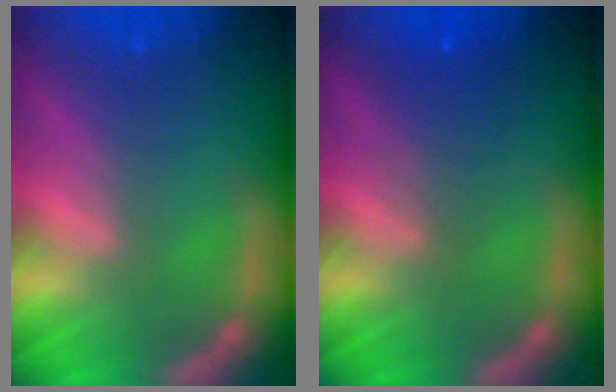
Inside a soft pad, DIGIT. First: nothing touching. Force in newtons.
{"total": 2.5}